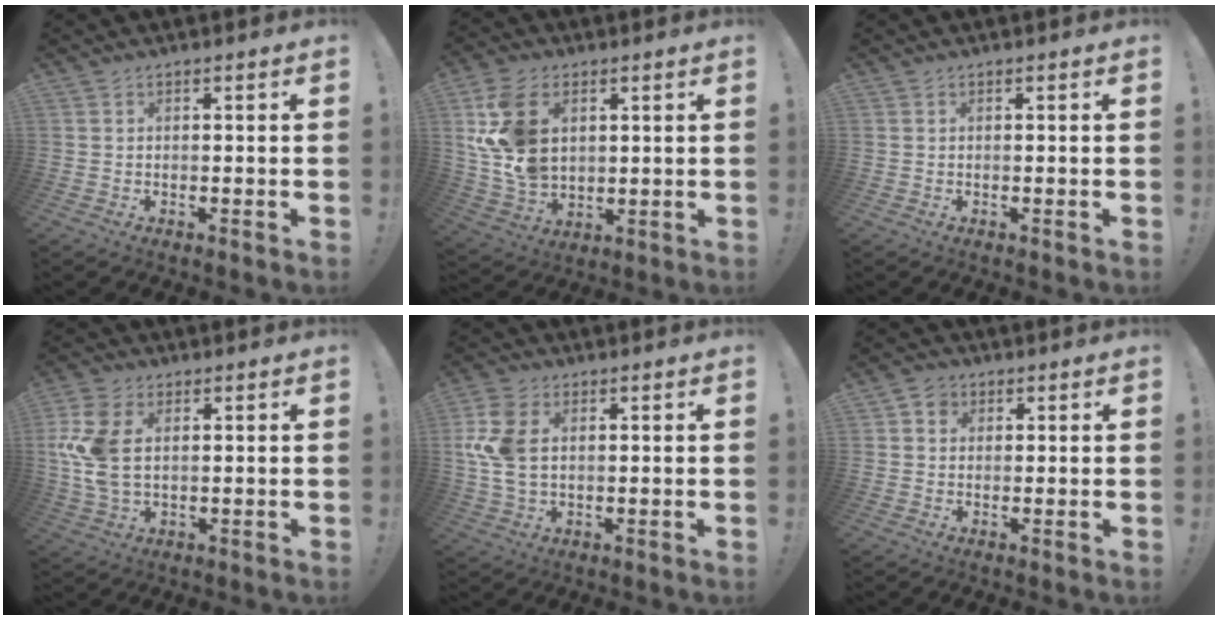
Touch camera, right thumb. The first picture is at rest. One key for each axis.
{"total": 15.3, "fx": 4.4, "fy": 10.5, "fz": 10.2, "tx": -0.209, "ty": -0.018, "tz": 0.086}
{"total": 0.0}
{"total": 12.3, "fx": 2.5, "fy": 7.6, "fz": 9.4, "tx": -0.199, "ty": -0.013, "tz": 0.046}
{"total": 11.4, "fx": 2.3, "fy": 7.3, "fz": 8.4, "tx": -0.184, "ty": -0.003, "tz": 0.044}
{"total": 3.6, "fx": 1.2, "fy": 3.2, "fz": 1.3, "tx": -0.018, "ty": 0.001, "tz": 0.021}